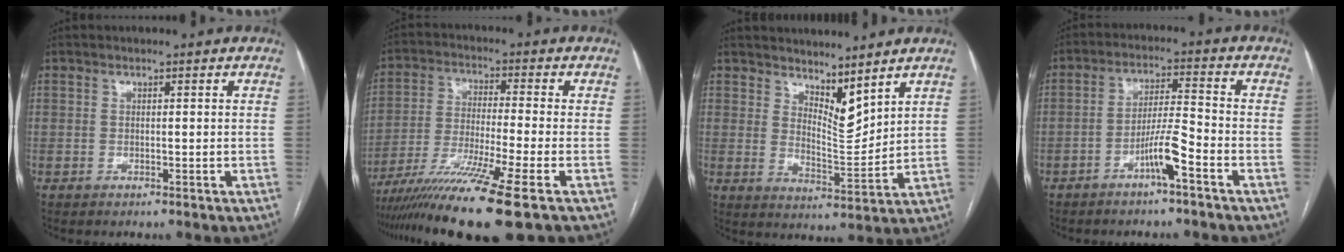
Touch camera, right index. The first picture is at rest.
{"total": 13.9, "force": [-9.4, -1.6, 10.1], "torque": [-0.197, -0.038, -0.166]}
{"total": 6.7, "force": [5.6, 1.7, 3.3], "torque": [-0.060, -0.014, 0.105]}
{"total": 5.9, "force": [-3.3, 0.0, 4.9], "torque": [-0.093, 0.007, -0.061]}